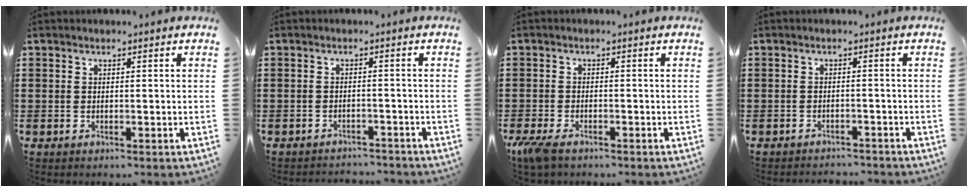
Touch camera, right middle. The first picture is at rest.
{"total": 2.0, "force": [-2.0, 0.2, 0.0], "torque": [-0.007, -0.001, -0.043]}
{"total": 3.2, "force": [-2.2, 0.8, 2.1], "torque": [-0.065, -0.010, -0.048]}
{"total": 1.7, "force": [-1.7, 0.1, -0.1], "torque": [-0.006, 0.000, -0.037]}